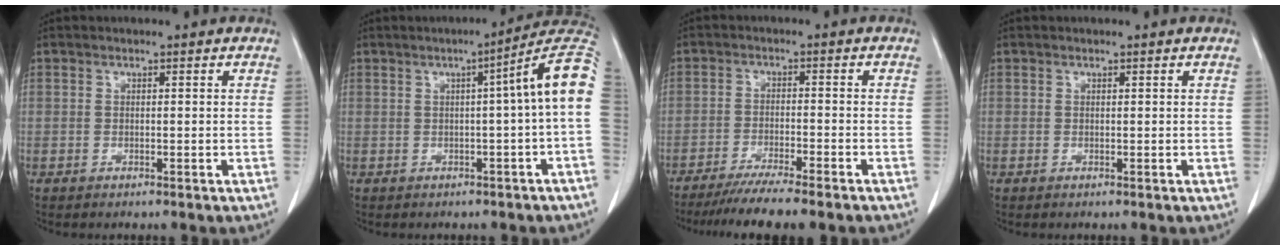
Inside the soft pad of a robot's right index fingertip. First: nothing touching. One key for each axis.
{"total": 8.6, "fx": 0.4, "fy": -0.9, "fz": 8.5, "tx": -0.097, "ty": 0.026, "tz": -0.005}
{"total": 9.6, "fx": -8.1, "fy": -0.3, "fz": 5.2, "tx": -0.070, "ty": -0.025, "tz": -0.127}
{"total": 0.0}